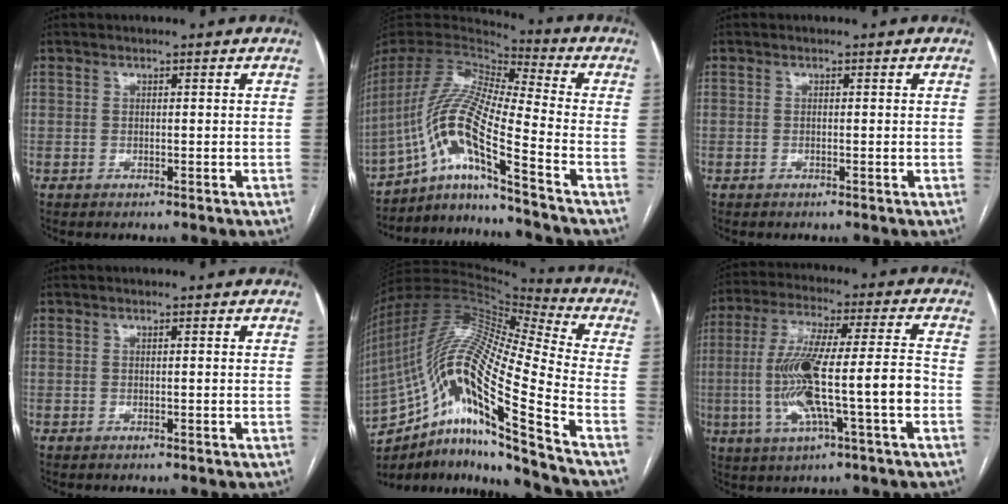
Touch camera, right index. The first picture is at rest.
{"total": 15.4, "force": [-9.6, -1.1, 11.9], "torque": [-0.245, 0.006, -0.178]}
{"total": 0.0}
{"total": 0.0}
{"total": 23.8, "force": [-13.5, 0.9, 19.6], "torque": [-0.396, 0.000, -0.246]}
{"total": 15.5, "force": [-3.1, 1.2, 15.2], "torque": [-0.290, 0.011, -0.054]}